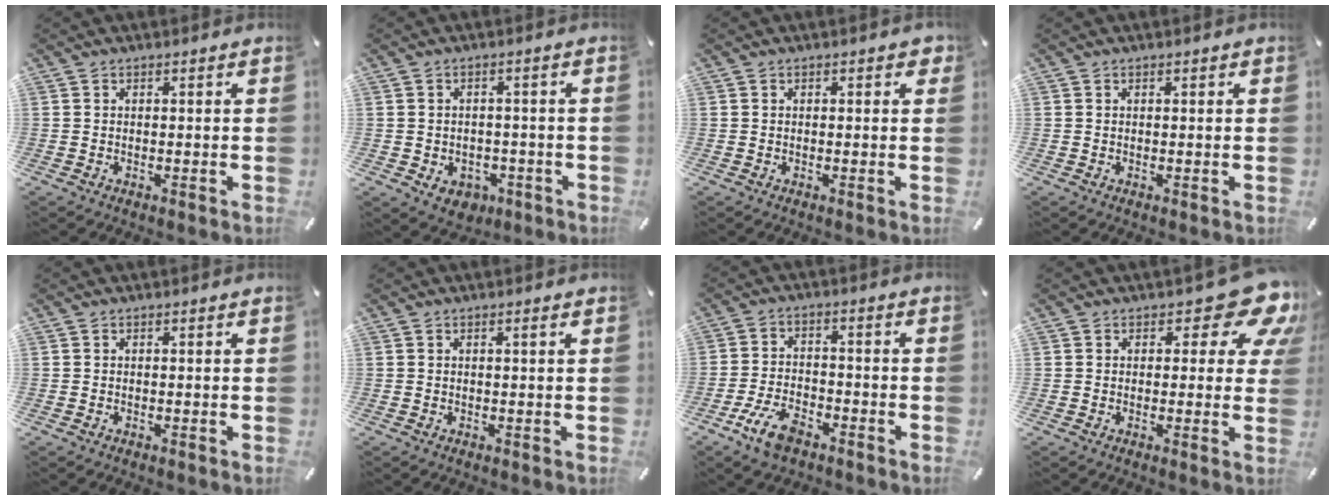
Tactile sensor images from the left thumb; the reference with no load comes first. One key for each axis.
{"total": 4.8, "fx": -1.6, "fy": 4.1, "fz": 2.0, "tx": -0.032, "ty": 0.009, "tz": -0.027}
{"total": 1.4, "fx": 0.2, "fy": 0.8, "fz": 1.1, "tx": -0.015, "ty": 0.003, "tz": 0.000}
{"total": 0.0}
{"total": 0.0}
{"total": 0.9, "fx": 0.2, "fy": 0.1, "fz": 0.9, "tx": -0.016, "ty": 0.002, "tz": 0.003}
{"total": 8.3, "fx": -5.0, "fy": 4.2, "fz": 5.1, "tx": -0.112, "ty": 0.017, "tz": -0.094}
{"total": 11.7, "fx": 6.1, "fy": 5.3, "fz": 8.5, "tx": -0.093, "ty": -0.041, "tz": 0.101}